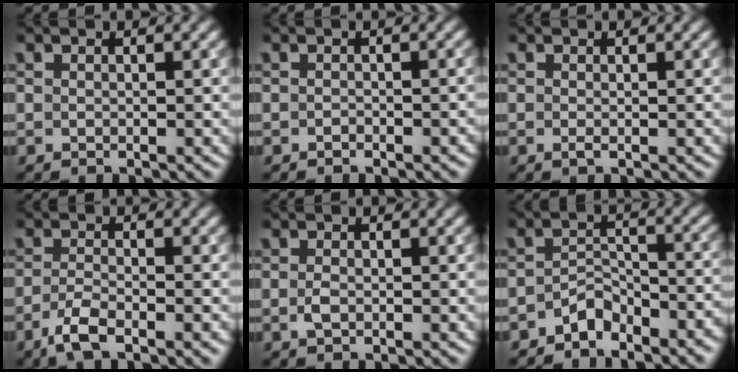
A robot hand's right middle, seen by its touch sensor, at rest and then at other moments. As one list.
[{"total": 0.8, "force": [-0.6, 0.3, 0.4], "torque": [-0.005, -0.001, -0.008]}, {"total": 0.7, "force": [-0.2, 0.1, 0.6], "torque": [-0.014, -0.005, -0.003]}, {"total": 3.6, "force": [-2.2, 1.0, 2.6], "torque": [-0.054, -0.006, -0.049]}, {"total": 1.0, "force": [-0.2, 0.5, 0.8], "torque": [-0.020, -0.003, -0.005]}, {"total": 3.5, "force": [-2.8, 1.6, 1.5], "torque": [-0.023, 0.006, -0.052]}]